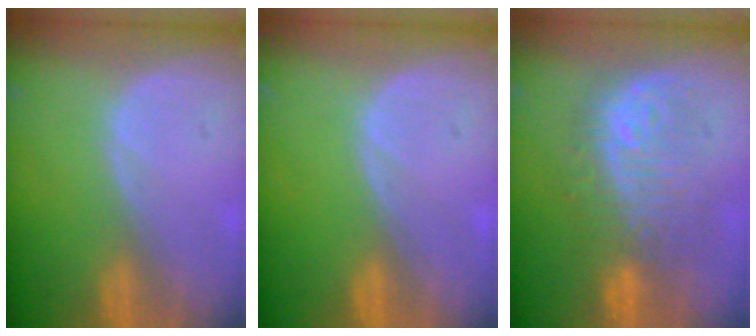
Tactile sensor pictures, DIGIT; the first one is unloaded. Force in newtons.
{"total": 0.0}
{"total": 9.7, "press": 9.6, "slide": 0.9}